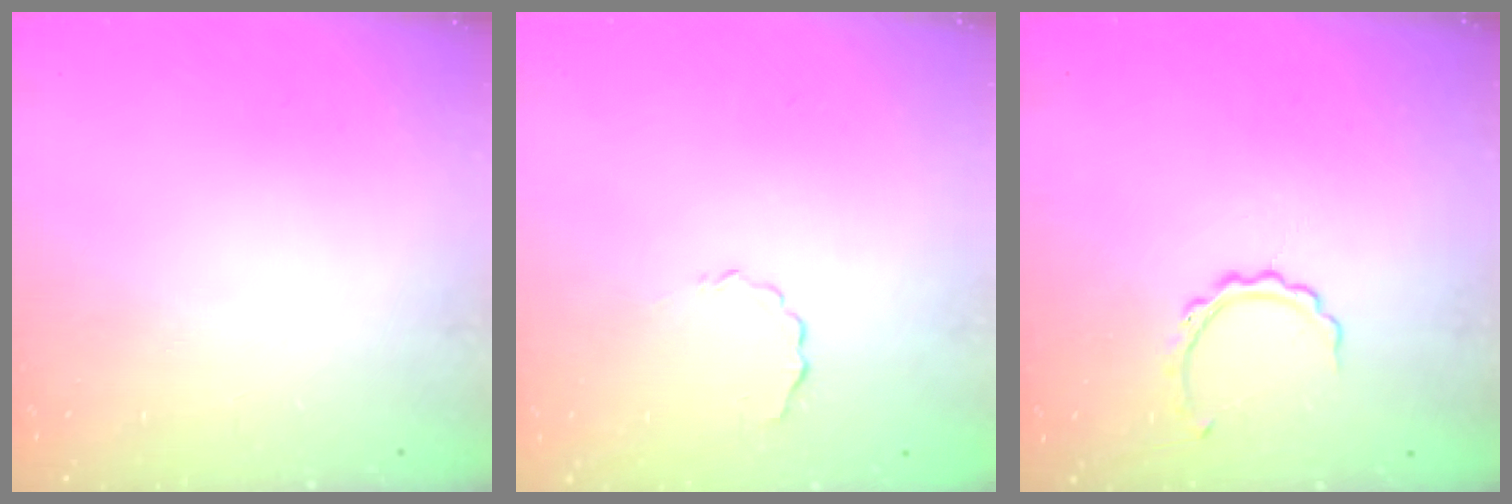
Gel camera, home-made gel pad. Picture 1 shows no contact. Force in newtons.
{"total": 2.0, "press": 1.9, "slide": 0.7}
{"total": 4.6, "press": 4.5, "slide": 0.7}